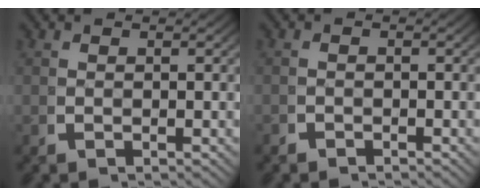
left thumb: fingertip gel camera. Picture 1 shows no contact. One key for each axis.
{"total": 1.2, "fx": -1.2, "fy": 0.3, "fz": 0.0, "tx": 0.000, "ty": -0.008, "tz": -0.020}